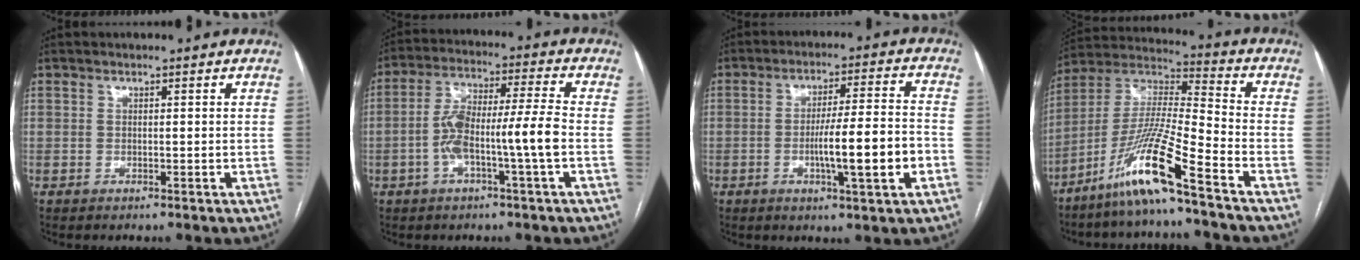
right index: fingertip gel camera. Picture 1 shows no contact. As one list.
[{"total": 10.2, "force": [-2.6, 0.1, 9.9], "torque": [-0.188, 0.022, -0.050]}, {"total": 10.8, "force": [-3.0, 0.3, 10.4], "torque": [-0.167, 0.001, -0.047]}, {"total": 13.2, "force": [-8.3, -1.0, 10.2], "torque": [-0.213, -0.017, -0.165]}]